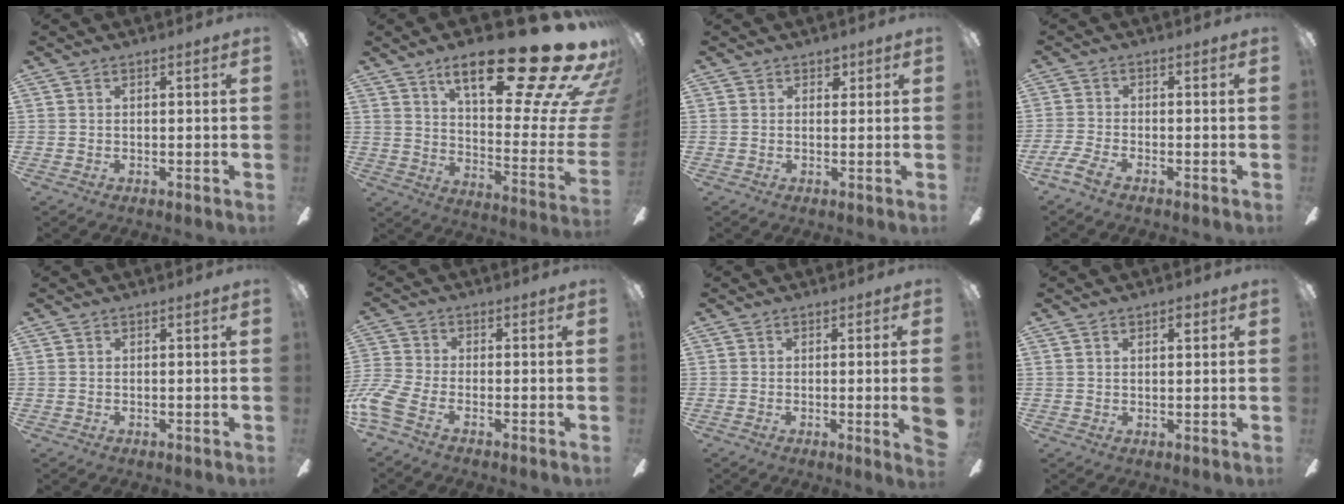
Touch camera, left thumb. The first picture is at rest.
{"total": 31.3, "force": [19.8, 8.7, 22.6], "torque": [-0.312, -0.140, 0.317]}
{"total": 2.2, "force": [1.4, 1.5, 0.8], "torque": [-0.001, -0.002, 0.023]}
{"total": 4.1, "force": [-2.7, 0.8, 3.0], "torque": [-0.073, -0.003, -0.052]}
{"total": 0.0}
{"total": 7.1, "force": [-3.3, 2.9, 5.5], "torque": [-0.135, -0.003, -0.065]}
{"total": 5.3, "force": [-0.3, 0.1, 5.3], "torque": [-0.077, -0.013, -0.001]}
{"total": 2.1, "force": [1.1, 0.9, 1.6], "torque": [-0.018, -0.003, 0.015]}